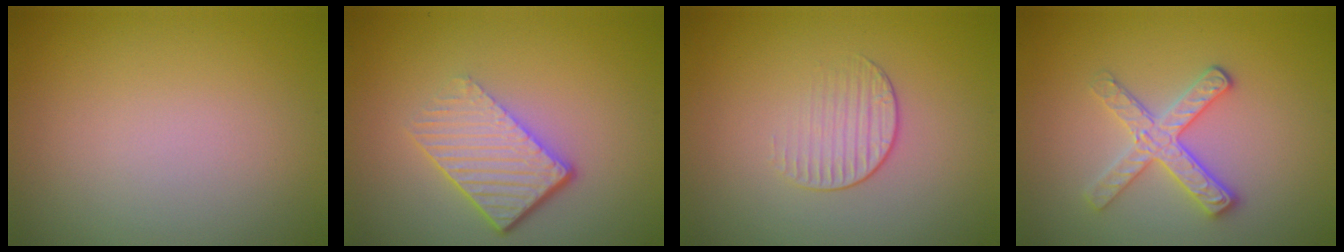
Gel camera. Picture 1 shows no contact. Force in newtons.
{"total": 4.6, "press": 2.9, "slide": 3.6}
{"total": 1.7, "press": 1.0, "slide": 1.4}
{"total": 3.1, "press": 2.9, "slide": 1.2}